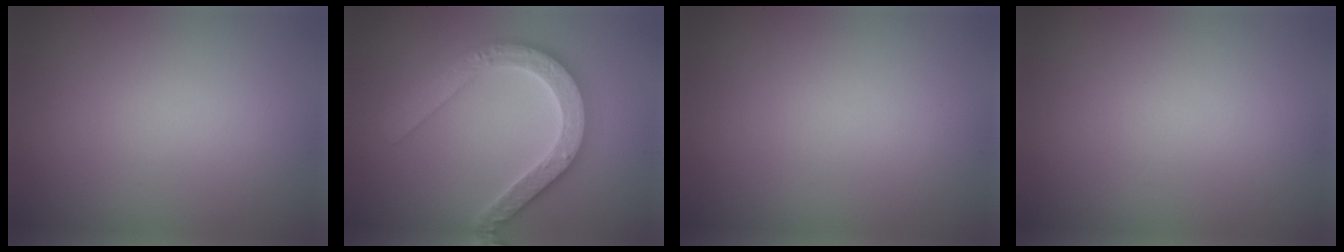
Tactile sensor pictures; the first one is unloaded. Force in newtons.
{"total": 5.3, "press": 5.2, "slide": 1.0}
{"total": 0.0}
{"total": 0.0}